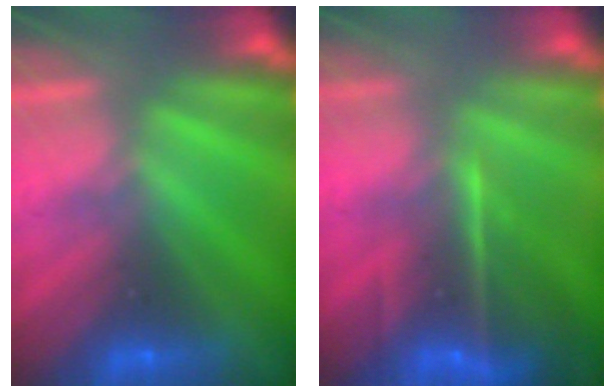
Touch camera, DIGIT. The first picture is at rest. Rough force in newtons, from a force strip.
{"total": 7.1}